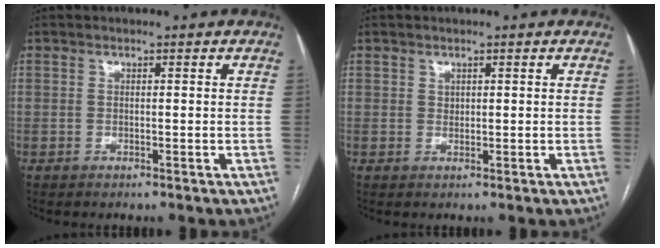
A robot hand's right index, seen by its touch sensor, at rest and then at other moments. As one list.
[{"total": 0.7, "force": [0.4, 0.6, 0.1], "torque": [0.006, -0.001, 0.006]}]